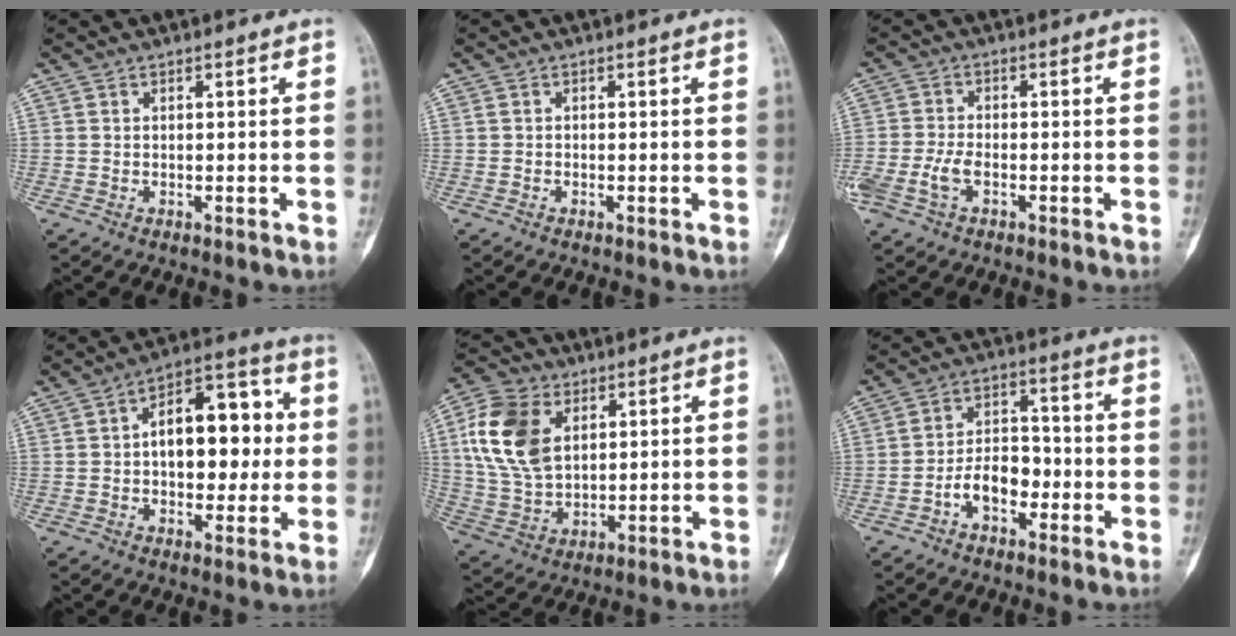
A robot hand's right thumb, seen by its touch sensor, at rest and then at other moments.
{"total": 0.0}
{"total": 4.7, "force": [-1.8, 2.7, 3.5], "torque": [-0.086, 0.014, -0.033]}
{"total": 15.5, "force": [1.1, 9.0, 12.5], "torque": [-0.142, 0.028, 0.011]}
{"total": 14.3, "force": [4.3, 9.3, 9.9], "torque": [-0.193, -0.007, 0.086]}
{"total": 7.7, "force": [-3.1, 4.8, 5.2], "torque": [-0.069, 0.038, -0.062]}